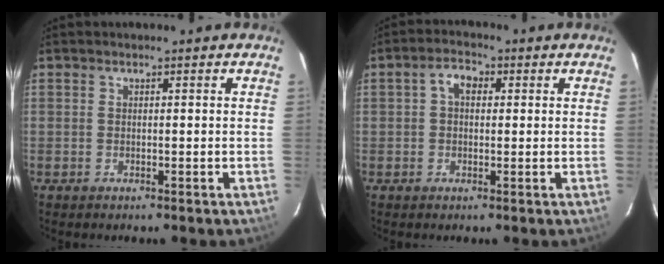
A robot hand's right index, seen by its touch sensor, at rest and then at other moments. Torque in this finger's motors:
{"motor_torque": [0.07, 0.05, 0.08, 0.05]}